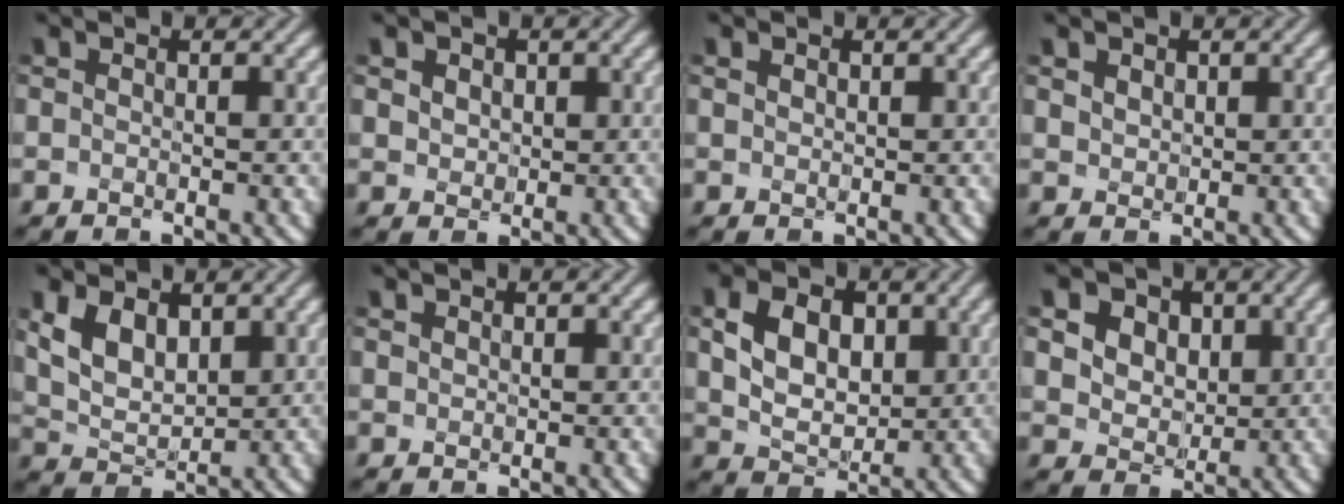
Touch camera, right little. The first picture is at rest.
{"total": 3.7, "force": [1.6, 2.7, 2.0], "torque": [-0.054, 0.018, 0.019]}
{"total": 1.0, "force": [0.7, 0.7, 0.4], "torque": [-0.019, 0.010, 0.006]}
{"total": 3.4, "force": [1.7, 2.4, 1.7], "torque": [-0.052, 0.016, 0.026]}
{"total": 2.9, "force": [1.3, 1.7, 2.0], "torque": [-0.045, -0.010, 0.032]}
{"total": 1.4, "force": [0.8, 0.9, 0.6], "torque": [-0.019, 0.014, 0.005]}
{"total": 4.0, "force": [0.8, 2.9, 2.6], "torque": [-0.059, -0.008, 0.022]}
{"total": 8.9, "force": [4.3, 6.6, 4.0], "torque": [-0.100, 0.019, 0.079]}